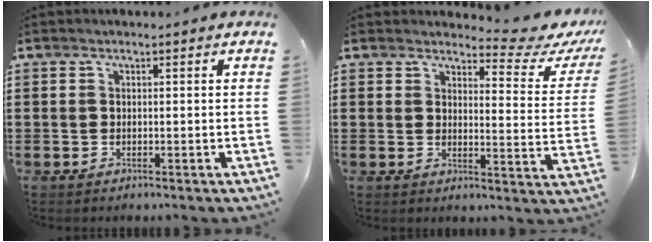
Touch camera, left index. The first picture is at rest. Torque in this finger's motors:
{"motor_torque": [0.05, 0.01, 0.01, -0.02]}